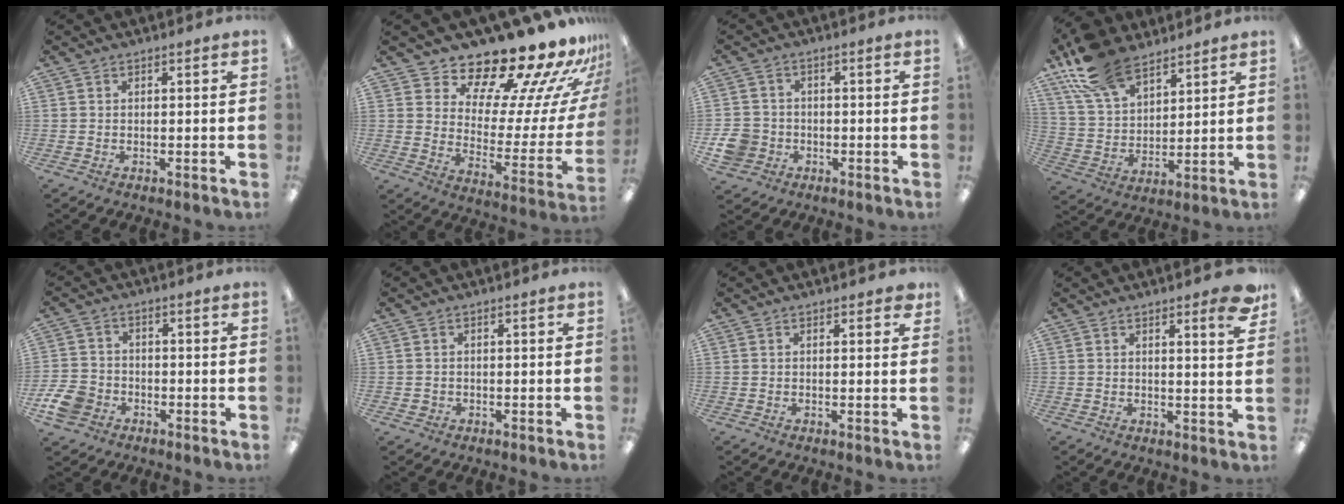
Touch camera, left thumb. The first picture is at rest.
{"total": 20.2, "force": [18.2, 4.6, 7.6], "torque": [-0.112, -0.158, 0.300]}
{"total": 6.6, "force": [-1.9, 5.9, 2.3], "torque": [-0.059, 0.012, -0.036]}
{"total": 16.2, "force": [11.5, 8.3, 7.9], "torque": [-0.170, -0.042, 0.219]}
{"total": 7.4, "force": [-3.2, 5.7, 3.3], "torque": [-0.081, 0.020, -0.061]}
{"total": 1.1, "force": [0.0, 1.1, 0.2], "torque": [-0.003, 0.005, -0.002]}
{"total": 1.6, "force": [1.2, 0.7, 0.7], "torque": [0.000, -0.002, 0.017]}
{"total": 5.4, "force": [3.8, 0.7, 3.8], "torque": [-0.051, -0.021, 0.057]}